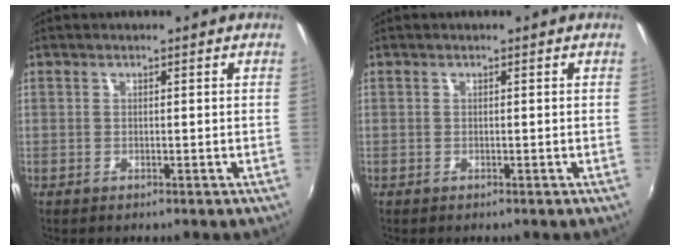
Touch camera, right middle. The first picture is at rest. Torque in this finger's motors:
{"motor_torque": [0.71, -0.66, 0.02, -0.06]}